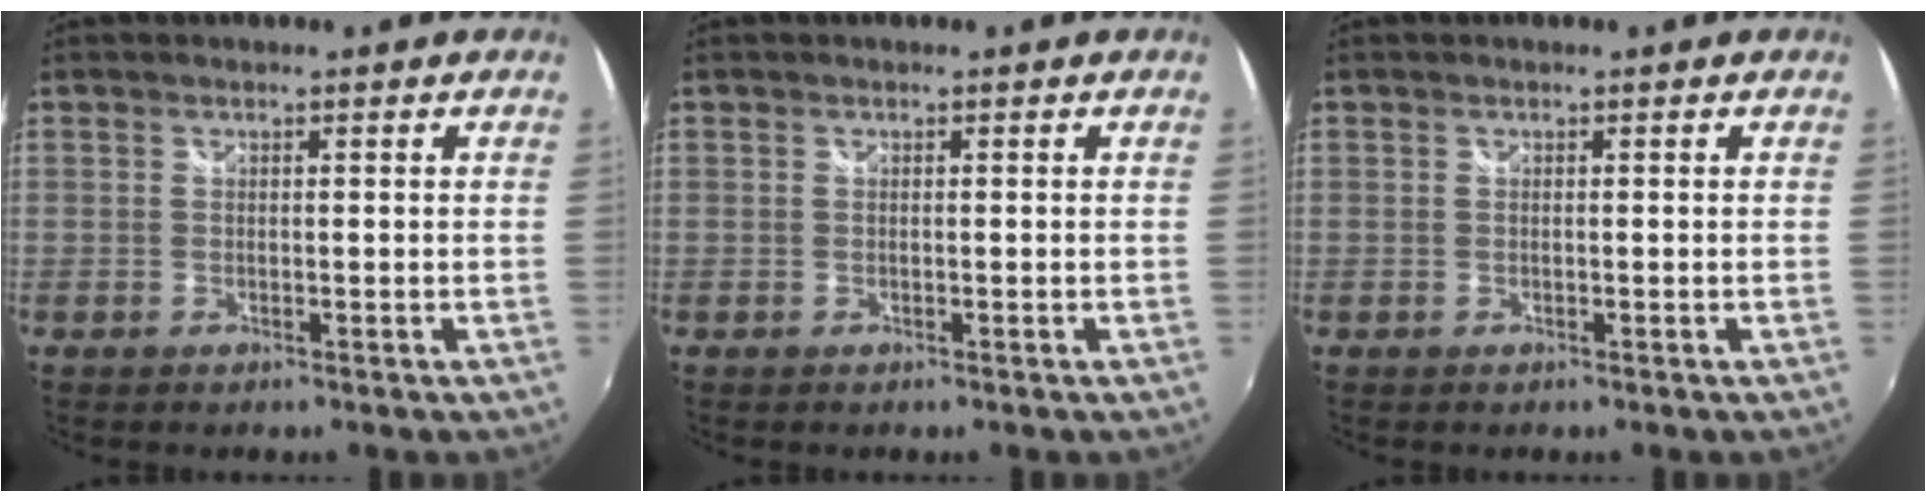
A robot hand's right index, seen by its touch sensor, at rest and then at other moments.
{"total": 0.0}
{"total": 0.0}